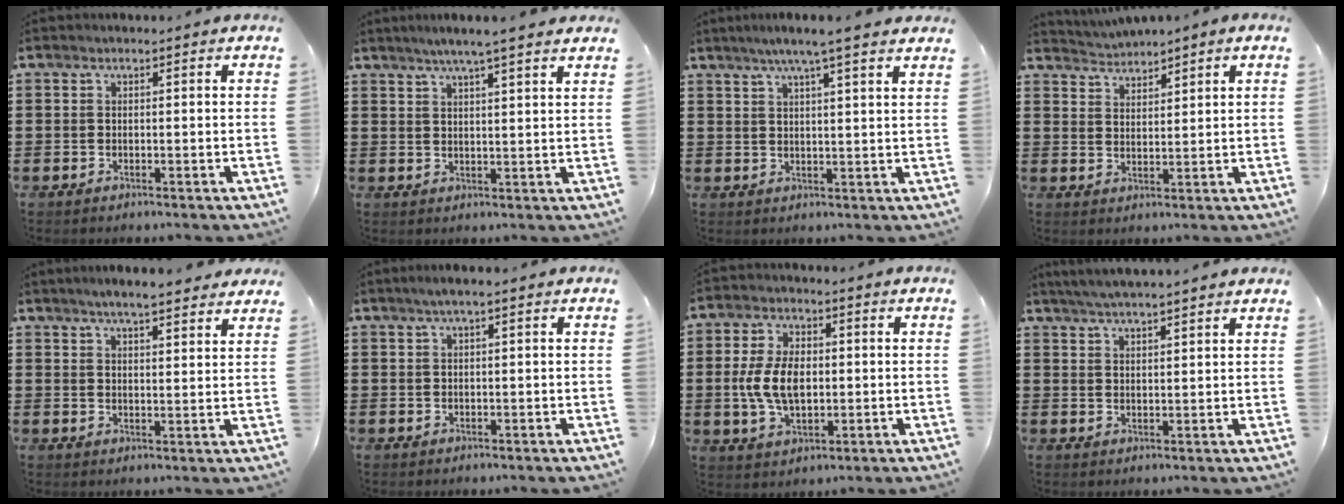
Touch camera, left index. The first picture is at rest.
{"total": 4.2, "force": [3.5, -0.5, 2.3], "torque": [-0.054, -0.006, 0.062]}
{"total": 5.1, "force": [3.9, -0.5, 3.1], "torque": [-0.071, -0.005, 0.067]}
{"total": 2.3, "force": [2.3, -0.1, -0.4], "torque": [-0.001, -0.008, 0.042]}
{"total": 4.5, "force": [4.2, 0.2, 1.7], "torque": [-0.045, -0.008, 0.076]}
{"total": 1.7, "force": [0.7, 0.1, 1.6], "torque": [-0.030, 0.002, 0.013]}
{"total": 7.7, "force": [0.0, 4.5, 6.2], "torque": [-0.148, 0.005, -0.007]}
{"total": 3.6, "force": [3.4, -0.5, 1.1], "torque": [-0.031, -0.008, 0.062]}